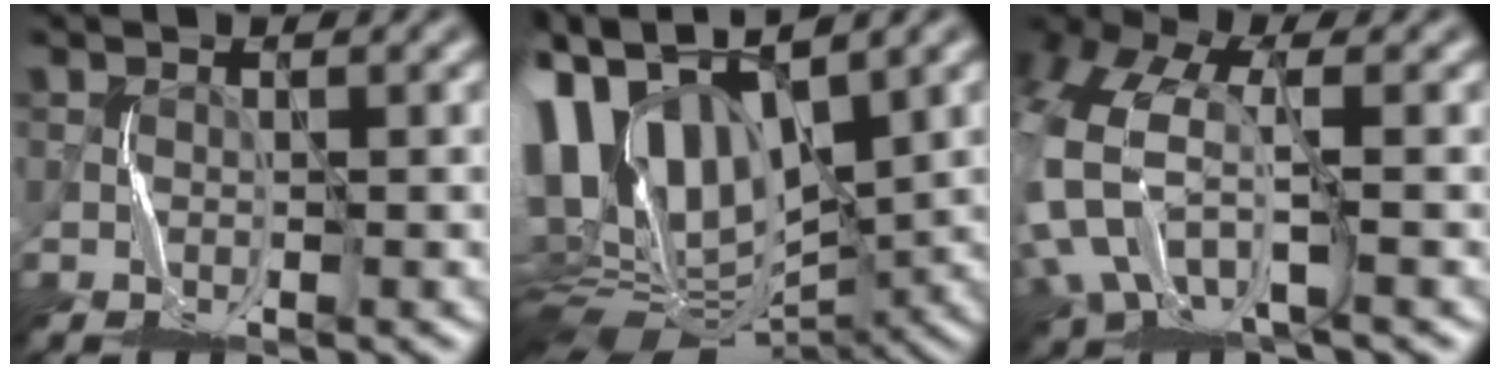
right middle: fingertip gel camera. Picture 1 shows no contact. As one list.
[{"total": 13.6, "force": [1.7, 9.0, 10.1], "torque": [-0.205, 0.016, 0.038]}, {"total": 8.7, "force": [-0.7, 5.5, 6.7], "torque": [-0.192, -0.023, -0.018]}]